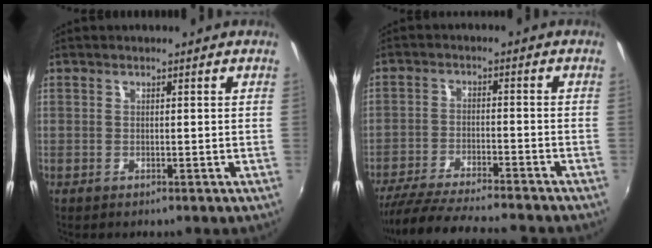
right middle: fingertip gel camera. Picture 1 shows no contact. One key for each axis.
{"total": 16.8, "fx": -15.0, "fy": 1.7, "fz": 7.5, "tx": -0.151, "ty": -0.023, "tz": -0.238}